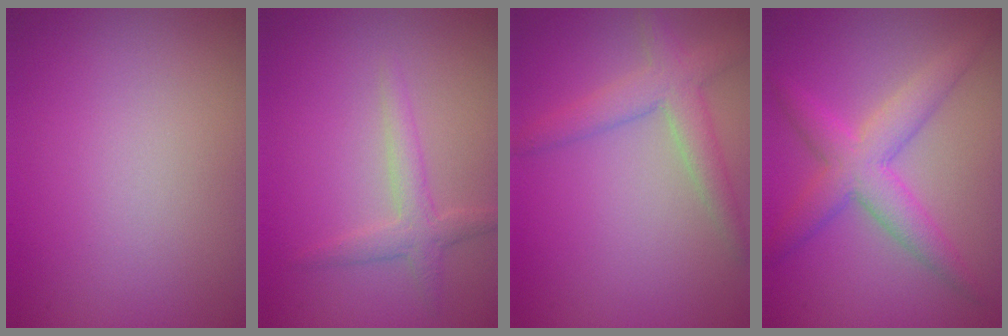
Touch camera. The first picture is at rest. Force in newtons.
{"total": 2.2, "press": 2.2, "slide": 0.1}
{"total": 3.4, "press": 3.4, "slide": 0.3}
{"total": 4.8, "press": 4.8, "slide": 0.2}